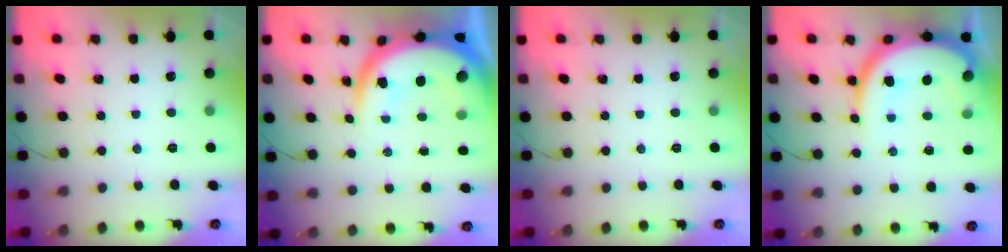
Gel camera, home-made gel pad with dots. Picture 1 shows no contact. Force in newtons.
{"total": 18.0, "press": 17.9, "slide": 1.6}
{"total": 0.0}
{"total": 16.6, "press": 16.6, "slide": 1.3}